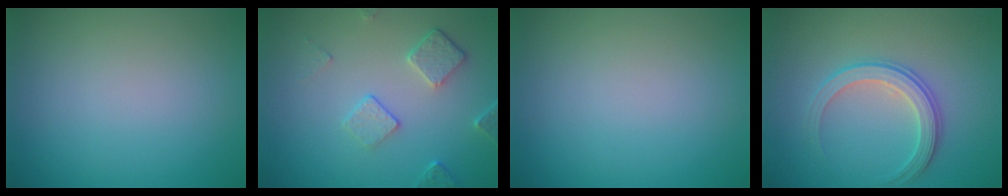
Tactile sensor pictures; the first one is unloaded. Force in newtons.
{"total": 2.7, "press": 2.0, "slide": 1.7}
{"total": 0.0}
{"total": 2.9, "press": 2.8, "slide": 0.6}